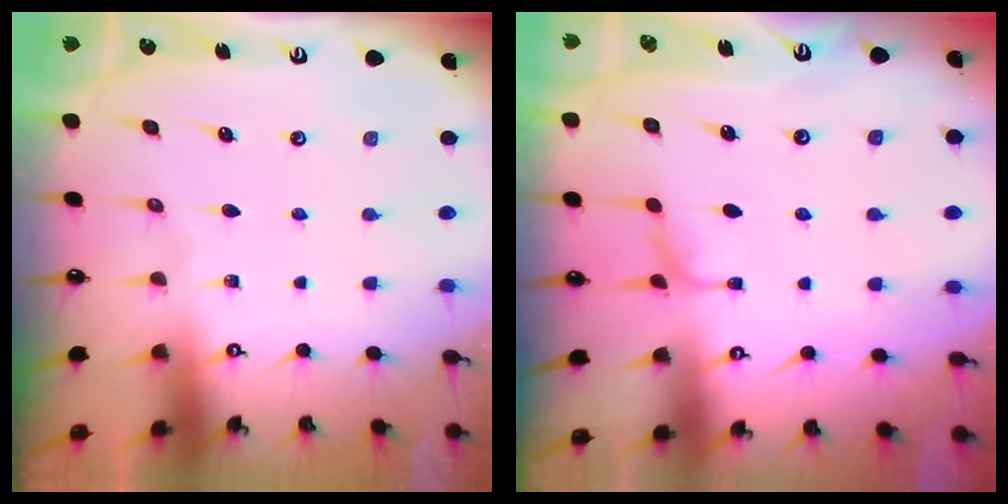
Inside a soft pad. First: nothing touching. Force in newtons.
{"total": 1.6, "press": 1.5, "slide": 0.6}